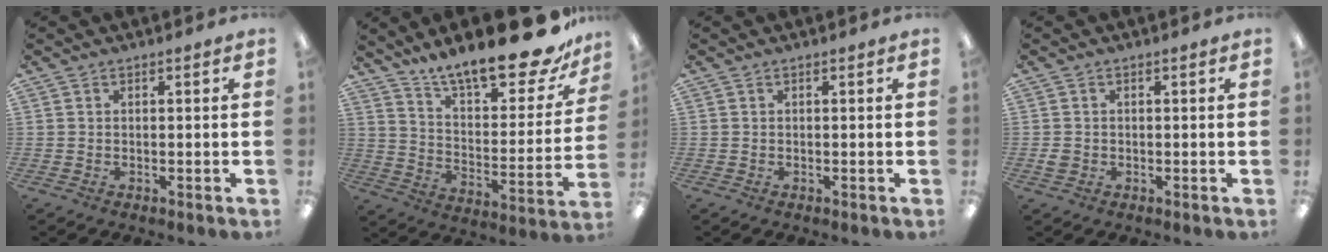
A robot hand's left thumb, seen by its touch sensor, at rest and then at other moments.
{"total": 19.6, "force": [16.5, 4.9, 9.4], "torque": [-0.152, -0.115, 0.282]}
{"total": 0.0}
{"total": 1.8, "force": [-0.3, 1.6, 0.7], "torque": [-0.004, 0.000, -0.007]}